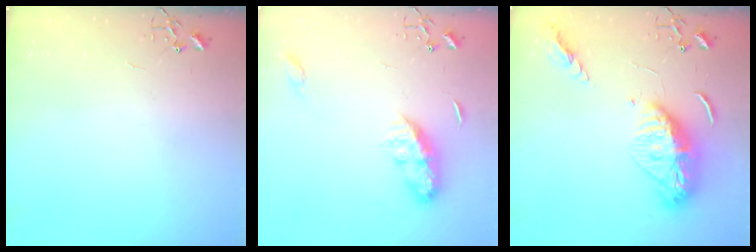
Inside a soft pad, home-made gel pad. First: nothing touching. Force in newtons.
{"total": 9.7, "press": 9.7, "slide": 0.1}
{"total": 15.4, "press": 15.3, "slide": 1.2}